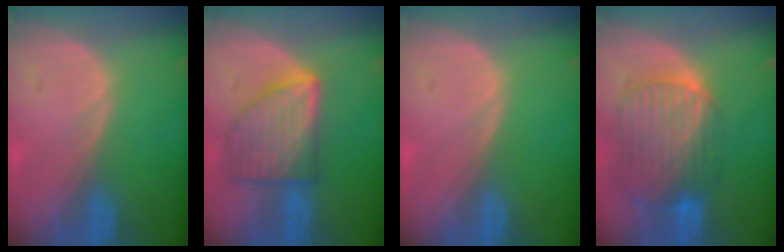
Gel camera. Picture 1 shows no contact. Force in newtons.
{"total": 8.1, "press": 8.1, "slide": 0.3}
{"total": 0.0}
{"total": 10.3, "press": 8.7, "slide": 5.6}